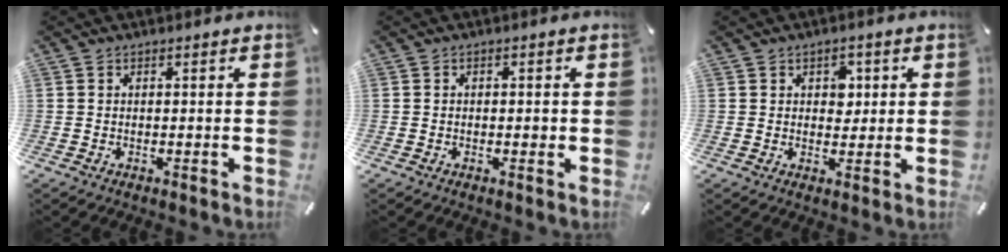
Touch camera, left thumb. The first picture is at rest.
{"total": 1.3, "force": [-0.3, 0.9, 0.9], "torque": [-0.016, 0.004, -0.007]}
{"total": 3.7, "force": [0.8, 3.0, 2.1], "torque": [-0.014, -0.004, 0.003]}